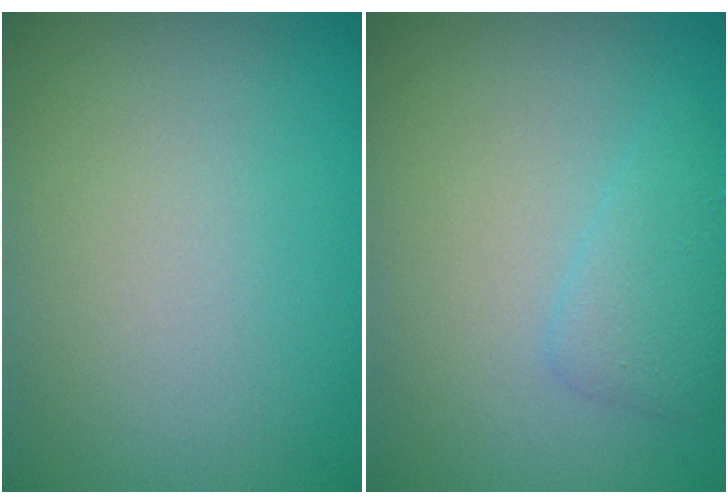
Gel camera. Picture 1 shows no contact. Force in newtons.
{"total": 1.9, "press": 1.9, "slide": 0.0}